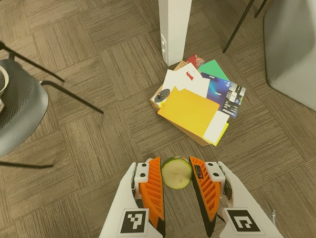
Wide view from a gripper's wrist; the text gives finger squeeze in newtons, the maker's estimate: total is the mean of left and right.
{"total": 9.0, "left": 9.2, "right": 8.9}